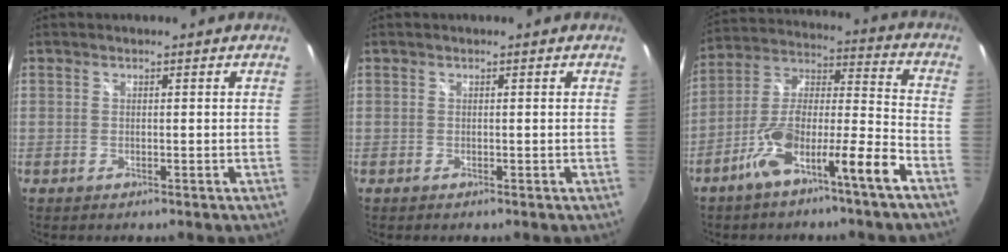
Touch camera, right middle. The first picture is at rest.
{"total": 0.0}
{"total": 13.3, "force": [-8.1, 0.8, 10.5], "torque": [-0.189, 0.008, -0.144]}